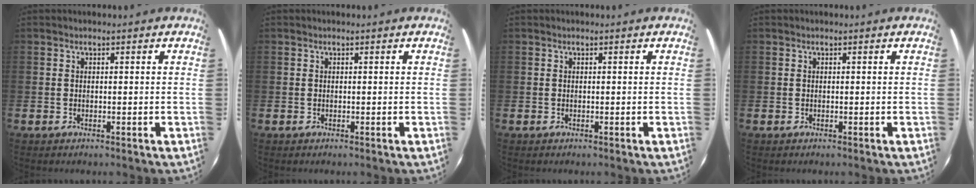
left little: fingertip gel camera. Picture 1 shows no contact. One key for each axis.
{"total": 0.0}
{"total": 0.0}
{"total": 0.0}